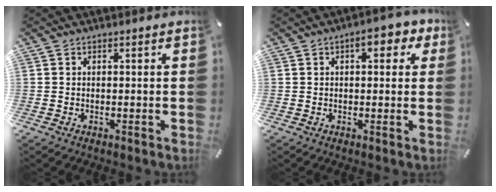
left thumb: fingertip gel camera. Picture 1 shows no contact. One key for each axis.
{"total": 6.3, "fx": 2.4, "fy": 3.0, "fz": 4.9, "tx": -0.067, "ty": -0.001, "tz": 0.035}